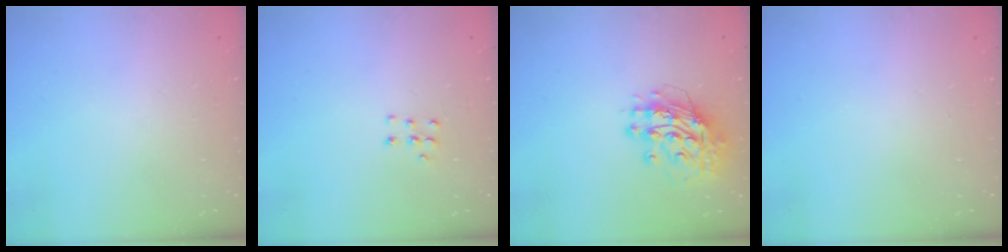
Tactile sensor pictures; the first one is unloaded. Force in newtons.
{"total": 4.6, "press": 4.5, "slide": 0.5}
{"total": 13.2, "press": 13.1, "slide": 1.2}
{"total": 0.0}